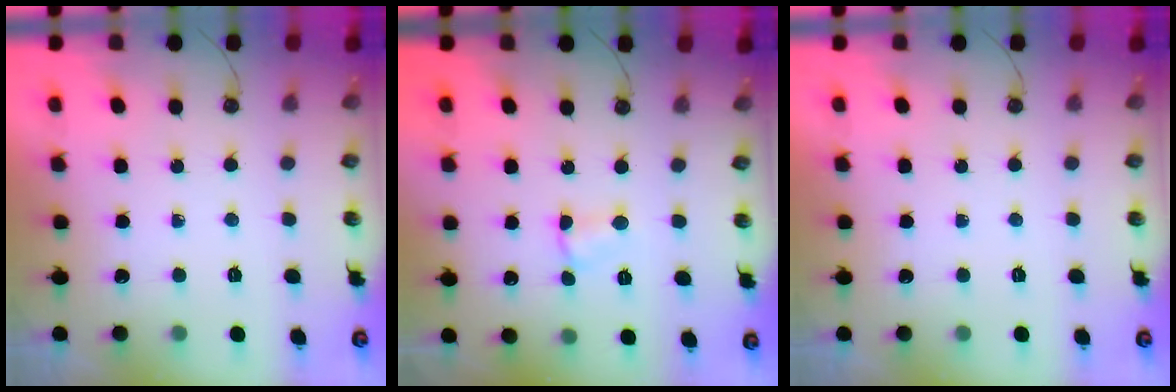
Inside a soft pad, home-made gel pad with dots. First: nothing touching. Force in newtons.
{"total": 2.2, "press": 2.2, "slide": 0.4}
{"total": 0.0}